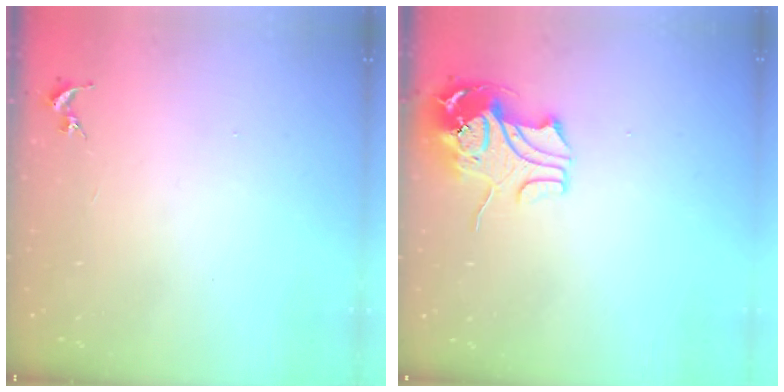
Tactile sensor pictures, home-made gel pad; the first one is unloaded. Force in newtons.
{"total": 10.6, "press": 10.6, "slide": 0.8}